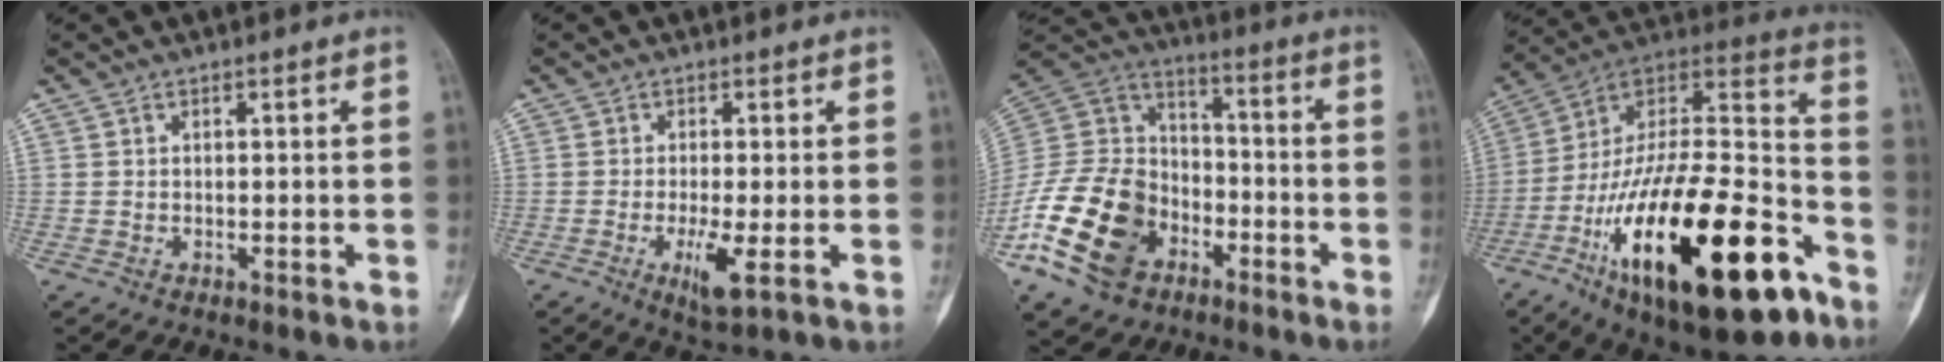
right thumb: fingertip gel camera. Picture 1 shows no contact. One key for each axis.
{"total": 4.9, "fx": -1.4, "fy": 0.9, "fz": 4.6, "tx": -0.093, "ty": -0.013, "tz": -0.025}
{"total": 20.2, "fx": -9.7, "fy": 14.0, "fz": 10.8, "tx": -0.199, "ty": 0.068, "tz": -0.183}
{"total": 35.5, "fx": -16.8, "fy": 13.2, "fz": 28.3, "tx": -0.469, "ty": 0.061, "tz": -0.271}